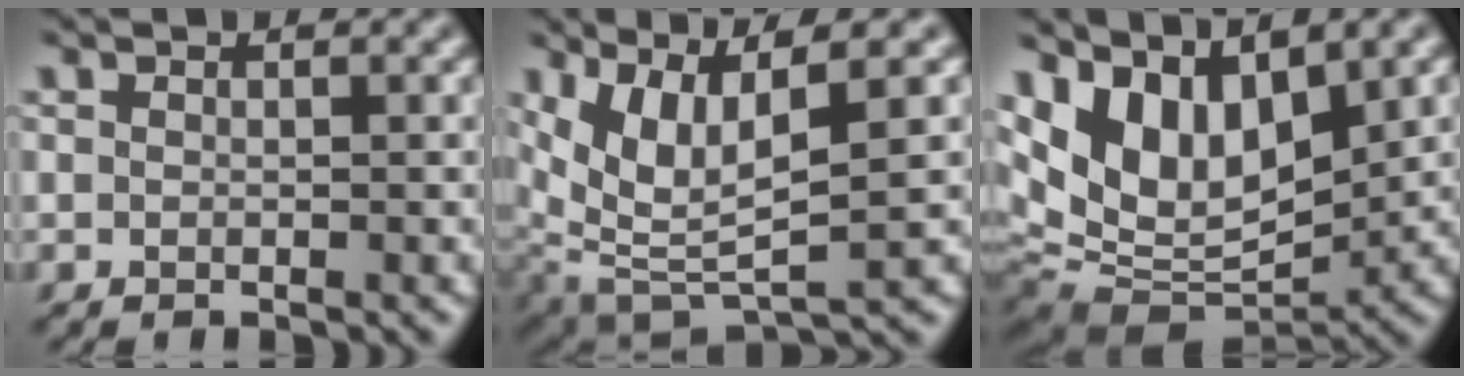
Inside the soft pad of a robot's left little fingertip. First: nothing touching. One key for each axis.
{"total": 6.8, "fx": 2.4, "fy": 2.0, "fz": 6.1, "tx": -0.138, "ty": -0.003, "tz": 0.051}
{"total": 11.0, "fx": 3.6, "fy": 6.0, "fz": 8.5, "tx": -0.144, "ty": -0.007, "tz": 0.077}